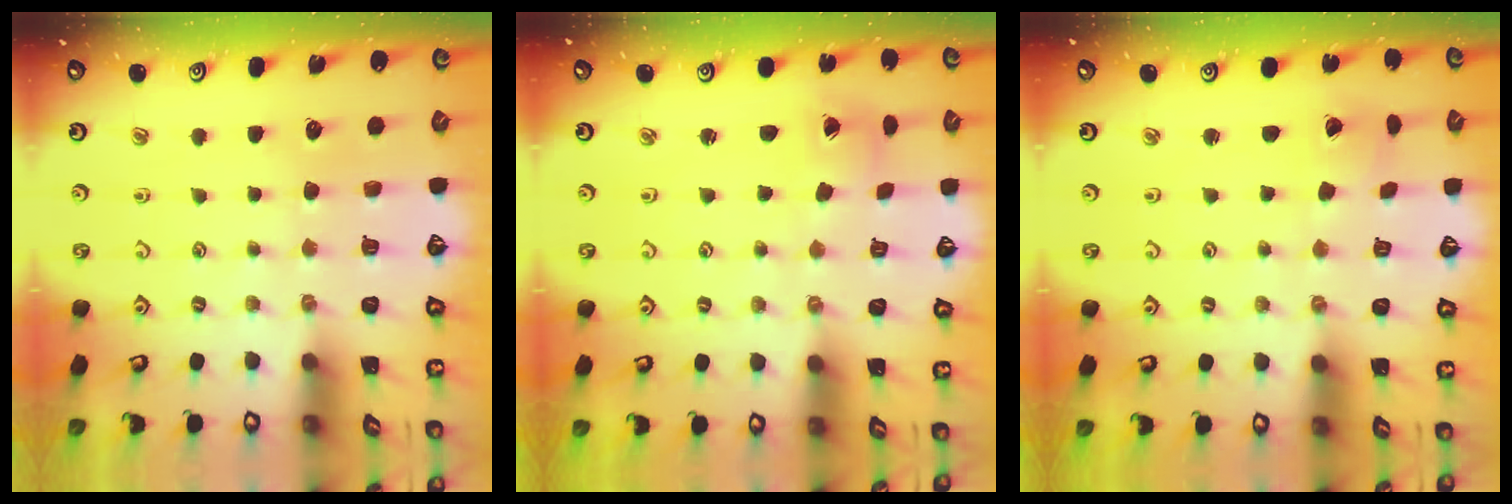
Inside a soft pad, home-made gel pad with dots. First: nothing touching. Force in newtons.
{"total": 0.5, "press": 0.5, "slide": 0.1}
{"total": 1.8, "press": 1.8, "slide": 0.1}